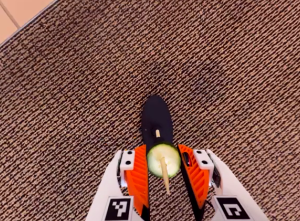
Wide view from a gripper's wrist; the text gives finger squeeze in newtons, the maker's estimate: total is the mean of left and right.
{"total": 7.2, "left": 7.3, "right": 7.1}